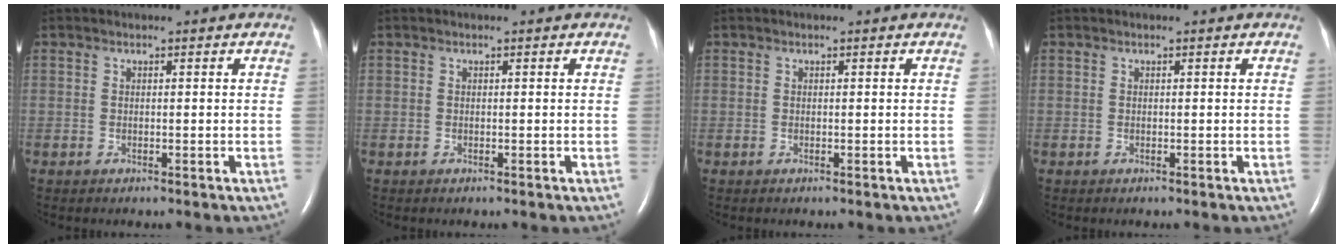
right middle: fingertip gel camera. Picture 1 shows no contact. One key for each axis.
{"total": 0.0}
{"total": 0.0}
{"total": 0.0}